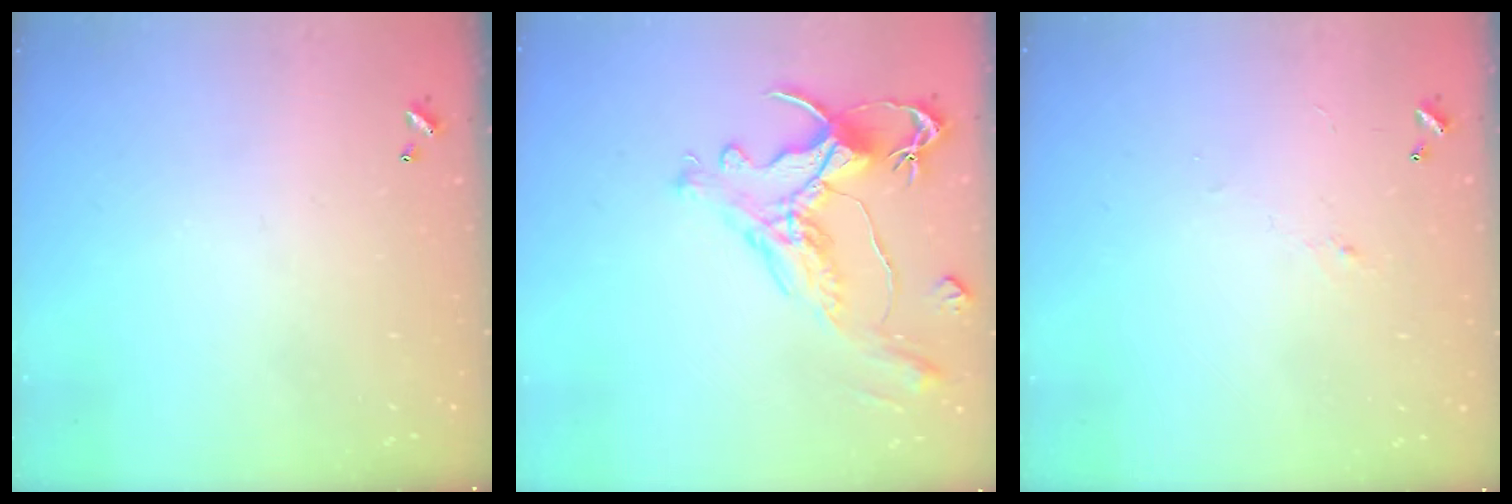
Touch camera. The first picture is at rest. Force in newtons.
{"total": 1.2, "press": 0.3, "slide": 1.2}
{"total": 1.0, "press": 0.8, "slide": 0.6}